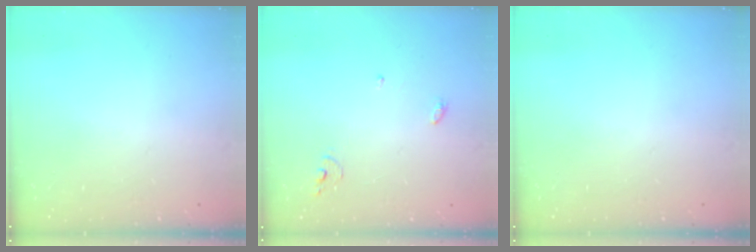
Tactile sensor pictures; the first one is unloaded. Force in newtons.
{"total": 3.8, "press": 3.8, "slide": 0.4}
{"total": 0.0}